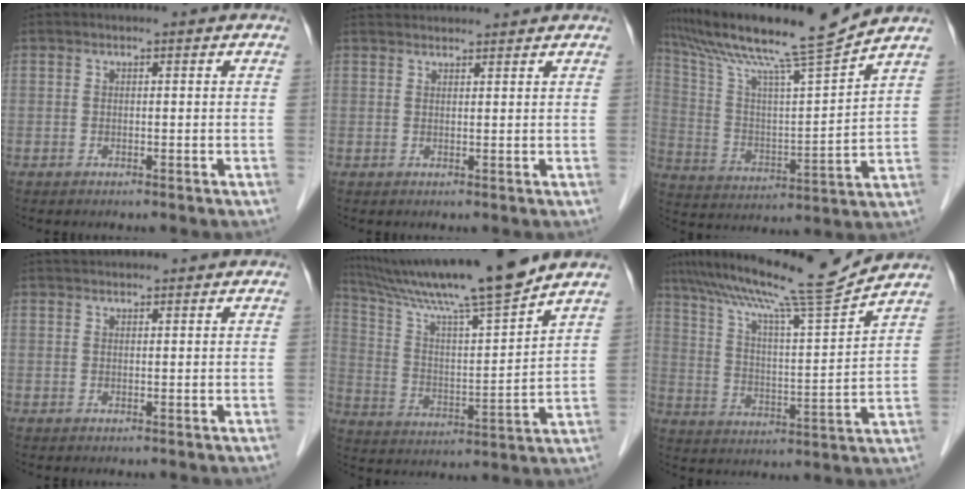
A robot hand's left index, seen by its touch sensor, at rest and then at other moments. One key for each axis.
{"total": 5.8, "fx": 5.7, "fy": 0.3, "fz": 1.2, "tx": -0.018, "ty": 0.037, "tz": 0.080}
{"total": 16.6, "fx": 14.4, "fy": -1.4, "fz": 8.2, "tx": -0.156, "ty": -0.007, "tz": 0.244}
{"total": 3.5, "fx": 3.3, "fy": 0.3, "fz": 0.9, "tx": -0.012, "ty": 0.035, "tz": 0.053}
{"total": 18.6, "fx": 15.7, "fy": -1.0, "fz": 9.9, "tx": -0.176, "ty": 0.003, "tz": 0.264}
{"total": 15.8, "fx": 14.1, "fy": -1.7, "fz": 6.9, "tx": -0.126, "ty": -0.013, "tz": 0.225}